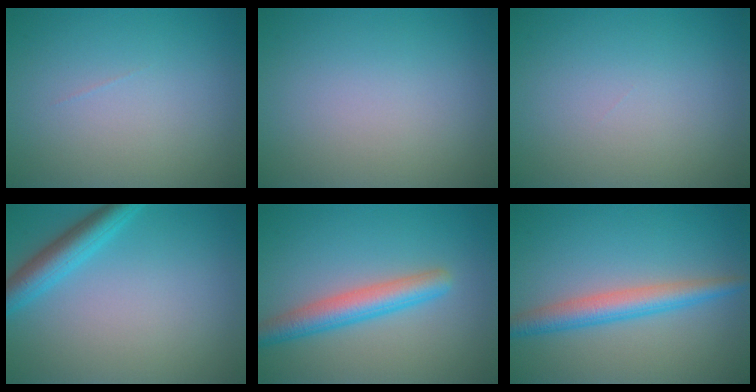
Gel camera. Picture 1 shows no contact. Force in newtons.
{"total": 0.0}
{"total": 0.0}
{"total": 3.6, "press": 3.5, "slide": 0.2}
{"total": 4.1, "press": 4.1, "slide": 0.1}
{"total": 3.8, "press": 3.8, "slide": 0.1}